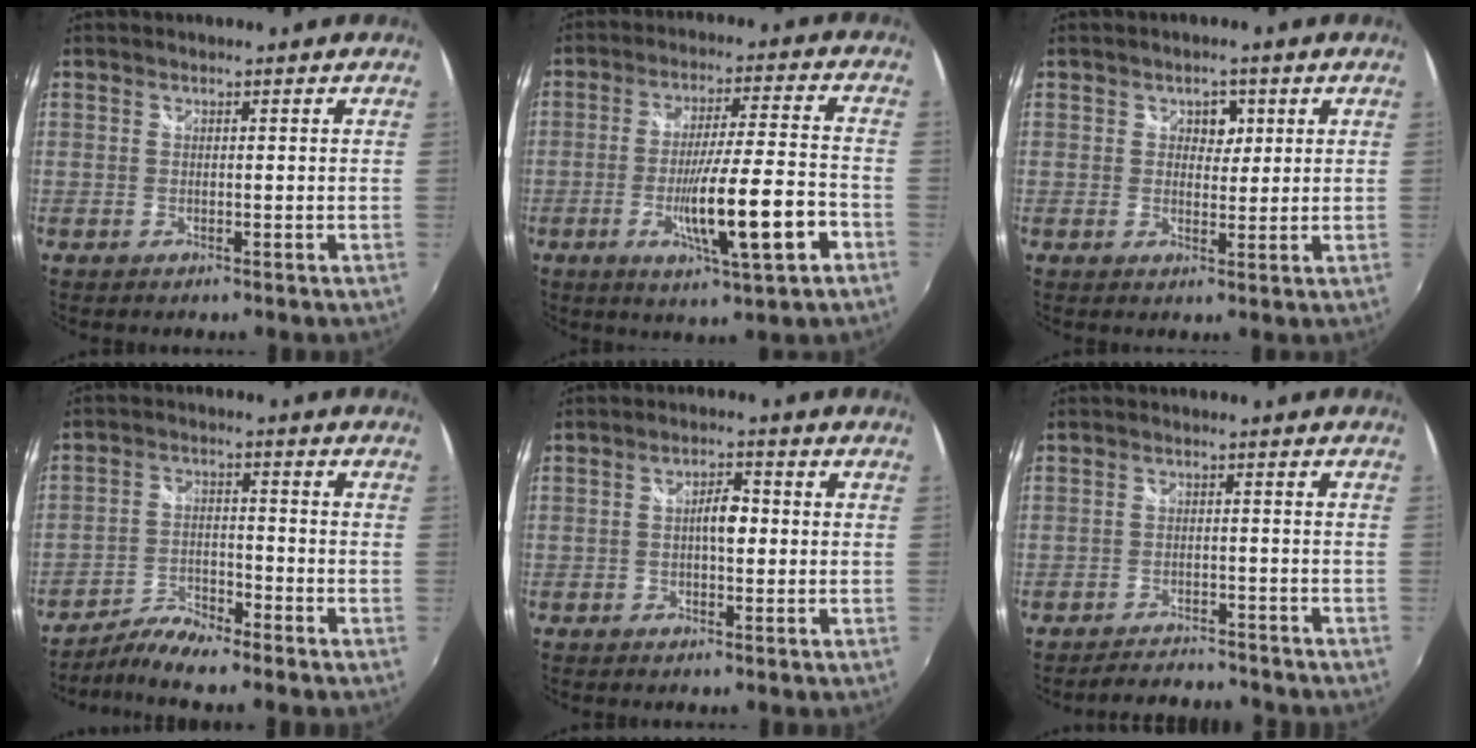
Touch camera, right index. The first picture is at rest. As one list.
[{"total": 13.8, "force": [-5.3, 0.8, 12.8], "torque": [-0.216, -0.026, -0.078]}, {"total": 3.0, "force": [1.0, 2.5, 1.4], "torque": [-0.013, 0.006, 0.016]}, {"total": 5.8, "force": [-5.5, 0.2, 2.0], "torque": [-0.043, 0.002, -0.104]}, {"total": 3.9, "force": [-0.1, 1.7, 3.5], "torque": [-0.057, 0.007, -0.004]}, {"total": 6.8, "force": [-6.4, 1.9, 1.2], "torque": [-0.040, 0.010, -0.089]}]